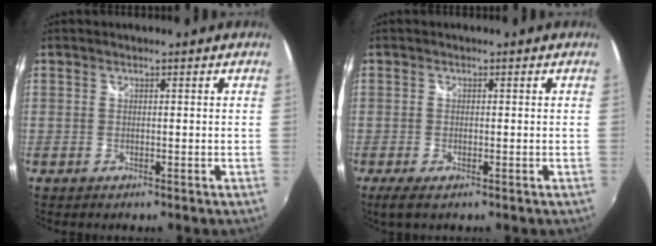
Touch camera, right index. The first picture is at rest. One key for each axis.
{"total": 2.7, "fx": -1.2, "fy": 0.7, "fz": 2.3, "tx": -0.047, "ty": -0.007, "tz": -0.018}